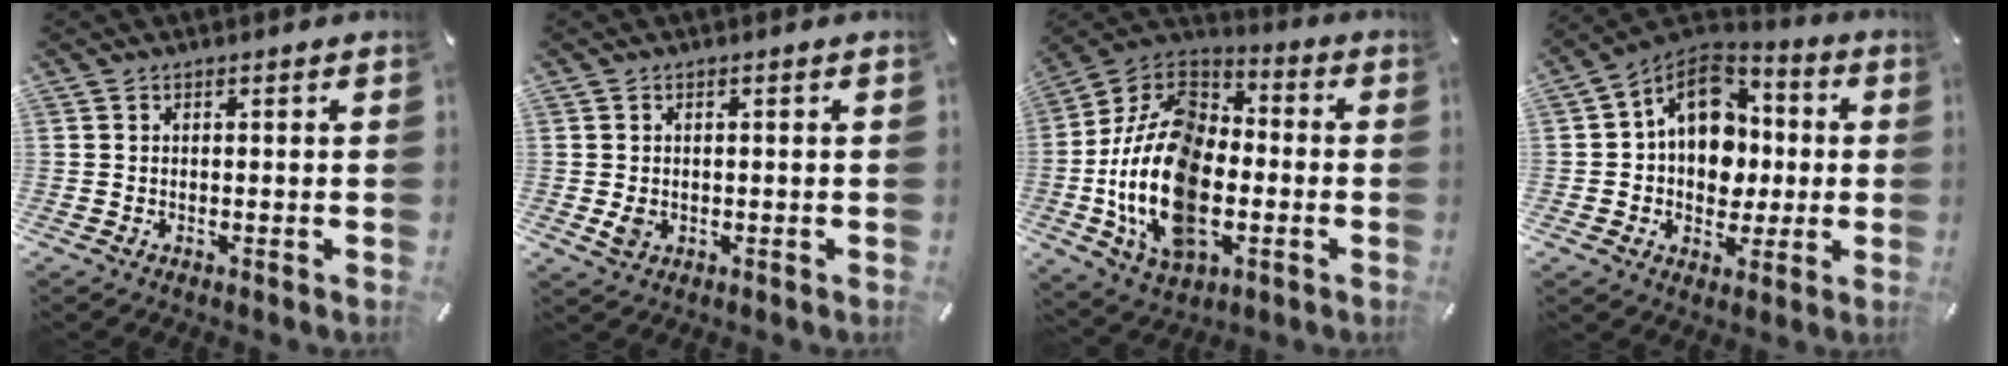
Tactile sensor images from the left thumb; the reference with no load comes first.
{"total": 2.2, "force": [-0.2, 1.6, 1.6], "torque": [-0.036, 0.000, -0.004]}
{"total": 22.8, "force": [-6.8, 14.3, 16.4], "torque": [-0.362, 0.021, -0.120]}
{"total": 14.6, "force": [1.8, 11.7, 8.5], "torque": [-0.135, -0.009, 0.035]}